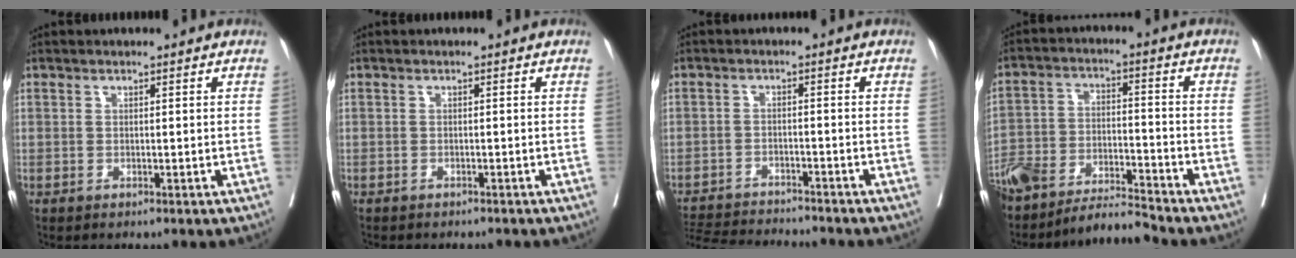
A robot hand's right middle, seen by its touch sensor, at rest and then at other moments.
{"total": 3.1, "force": [-2.8, 0.8, 1.1], "torque": [-0.017, -0.005, -0.034]}
{"total": 9.2, "force": [-8.9, 0.8, 2.0], "torque": [-0.035, -0.006, -0.141]}
{"total": 10.6, "force": [-10.0, 0.7, 3.4], "torque": [-0.064, 0.015, -0.187]}